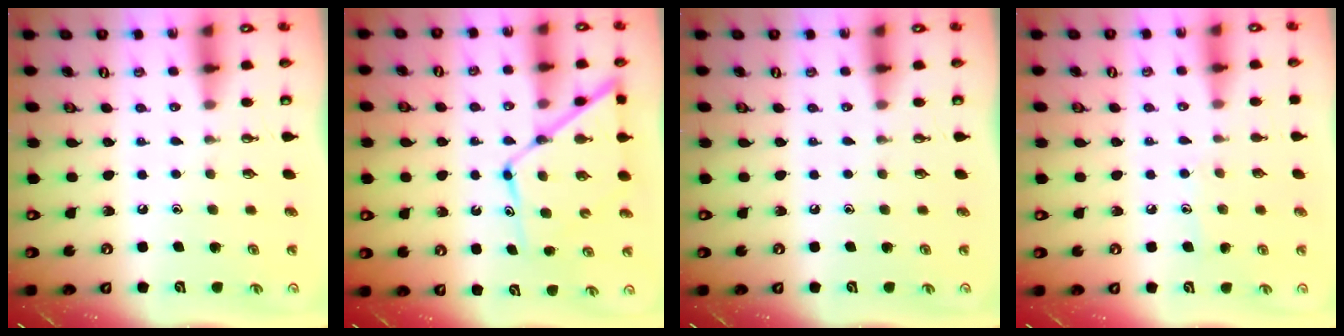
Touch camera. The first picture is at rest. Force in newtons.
{"total": 12.3, "press": 12.2, "slide": 1.3}
{"total": 0.0}
{"total": 5.2, "press": 5.2, "slide": 0.2}